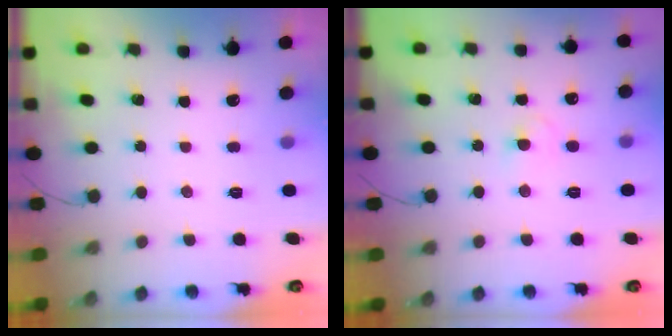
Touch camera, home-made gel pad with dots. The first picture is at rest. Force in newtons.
{"total": 2.2, "press": 2.0, "slide": 0.9}